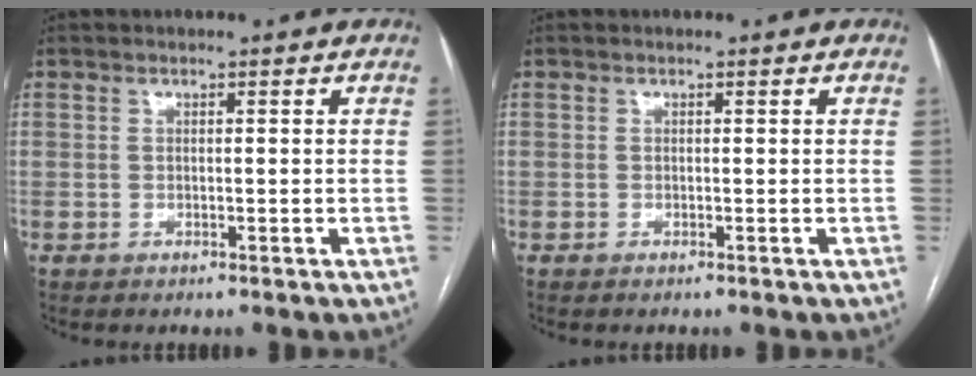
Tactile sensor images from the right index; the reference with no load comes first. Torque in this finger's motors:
{"motor_torque": [-0.24, 0.00, -0.03, 0.00]}